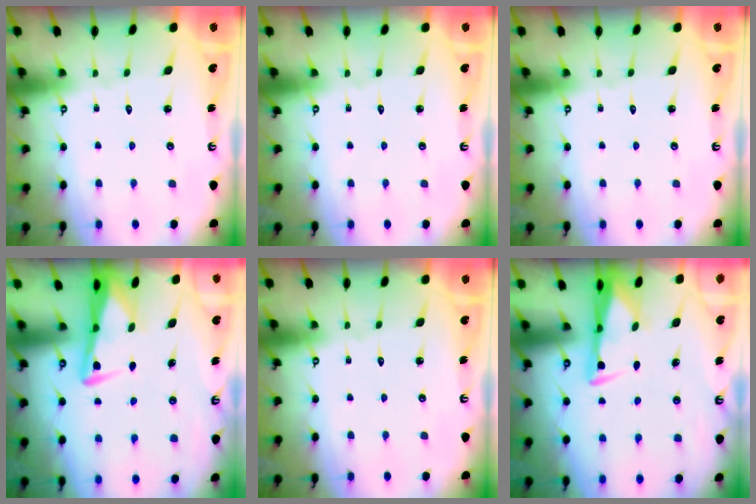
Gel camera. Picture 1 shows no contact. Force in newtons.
{"total": 0.0}
{"total": 0.0}
{"total": 3.6, "press": 3.6, "slide": 0.6}
{"total": 0.0}
{"total": 2.9, "press": 2.8, "slide": 0.9}